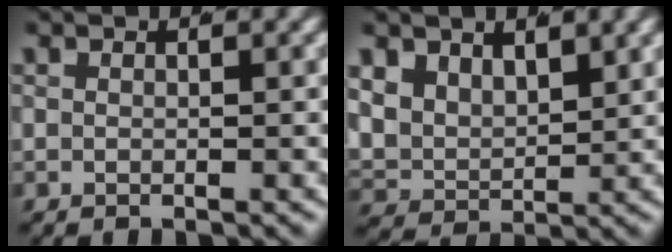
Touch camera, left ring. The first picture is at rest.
{"total": 7.5, "force": [1.2, 6.6, 3.3], "torque": [-0.109, -0.024, 0.012]}